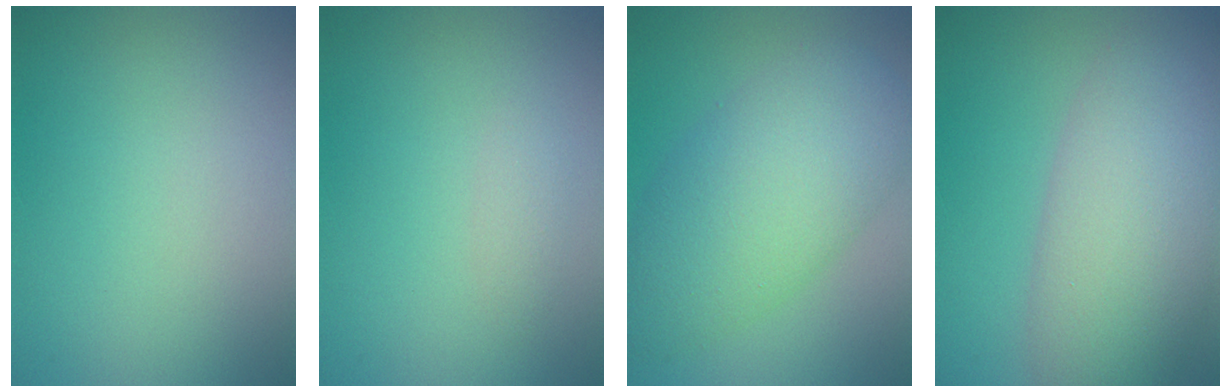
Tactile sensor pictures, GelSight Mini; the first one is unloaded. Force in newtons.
{"total": 0.8, "press": 0.8, "slide": 0.0}
{"total": 8.0, "press": 8.0, "slide": 0.3}
{"total": 9.0, "press": 9.0, "slide": 0.7}